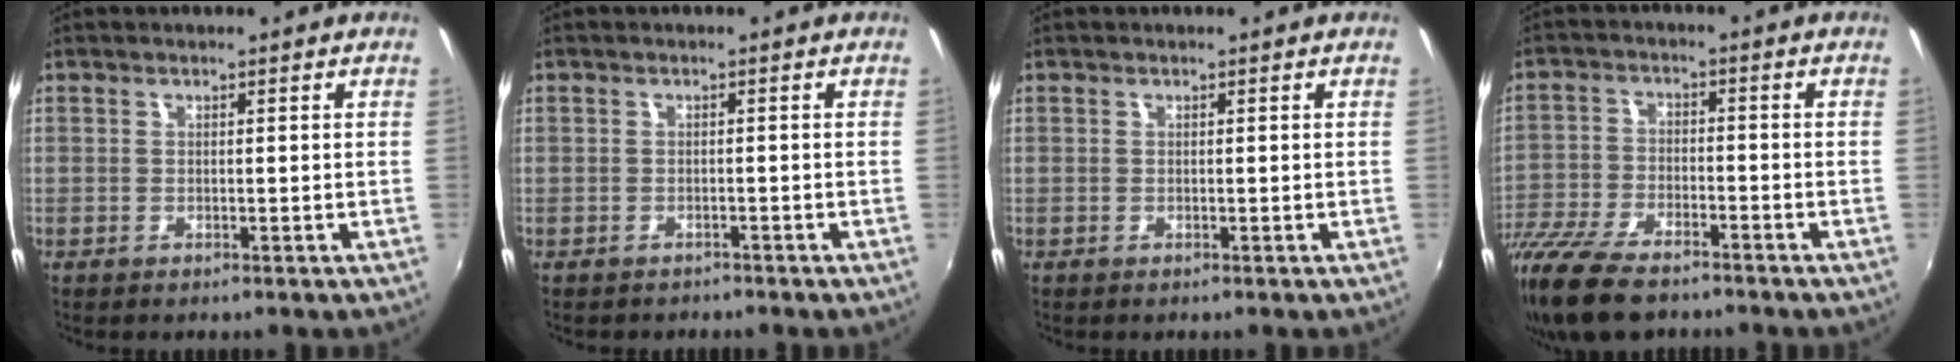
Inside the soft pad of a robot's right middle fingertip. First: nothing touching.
{"total": 1.5, "force": [-1.2, 0.9, 0.0], "torque": [-0.005, 0.001, -0.017]}
{"total": 0.0}
{"total": 15.0, "force": [-11.6, 5.1, 8.0], "torque": [-0.194, -0.041, -0.217]}